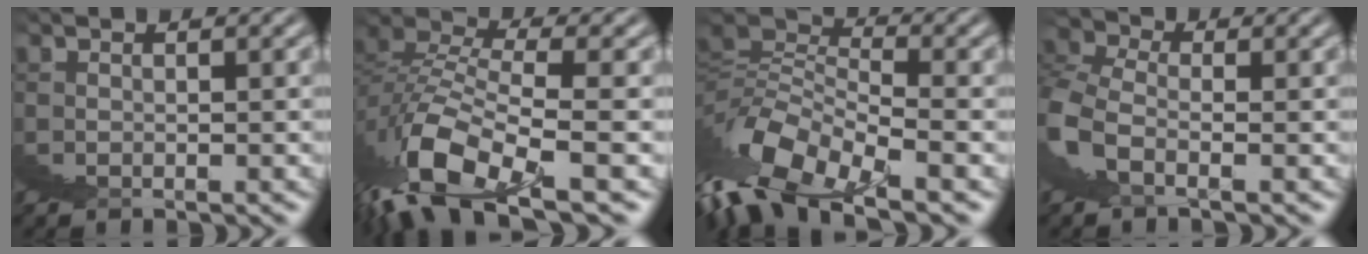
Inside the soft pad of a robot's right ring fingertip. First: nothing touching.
{"total": 3.9, "force": [1.2, 0.2, 3.7], "torque": [-0.078, 0.014, 0.018]}
{"total": 5.3, "force": [-0.6, 2.1, 4.9], "torque": [-0.086, 0.004, -0.011]}
{"total": 6.7, "force": [2.8, 5.1, 3.4], "torque": [-0.075, 0.015, 0.034]}